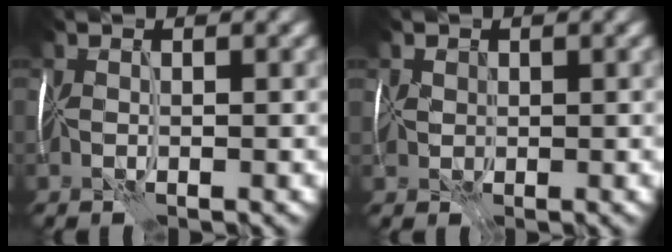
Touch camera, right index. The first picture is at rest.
{"total": 1.5, "force": [0.7, 1.4, -0.2], "torque": [0.000, 0.008, 0.012]}